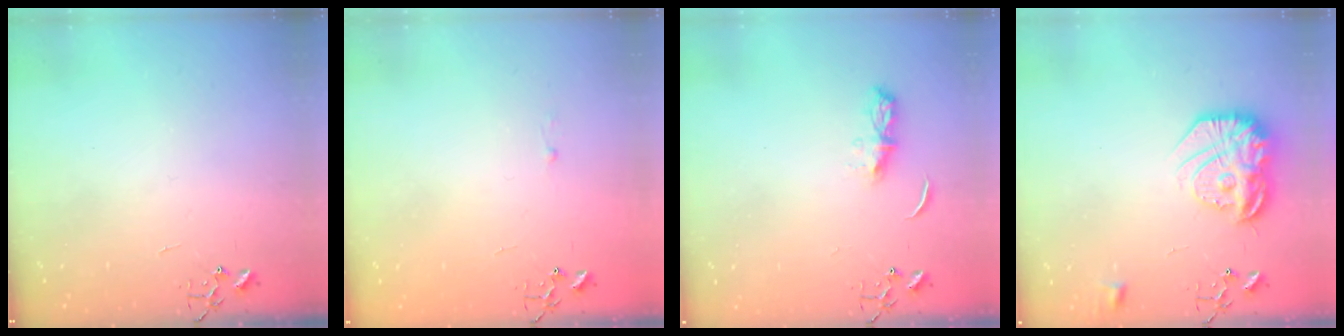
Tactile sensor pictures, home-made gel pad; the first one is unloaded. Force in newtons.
{"total": 1.8, "press": 1.8, "slide": 0.2}
{"total": 6.1, "press": 6.0, "slide": 0.7}
{"total": 18.4, "press": 18.3, "slide": 1.7}